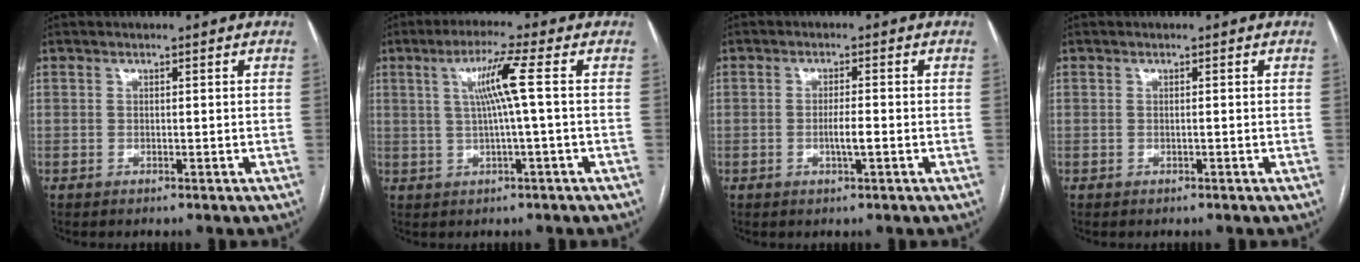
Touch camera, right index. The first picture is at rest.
{"total": 6.2, "force": [1.0, -1.2, 6.0], "torque": [-0.111, 0.009, 0.023]}
{"total": 2.8, "force": [-0.8, 0.2, 2.7], "torque": [-0.049, -0.002, -0.014]}
{"total": 0.0}